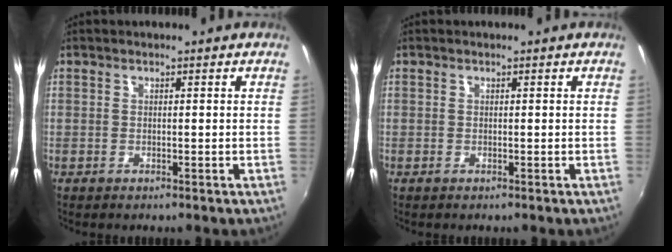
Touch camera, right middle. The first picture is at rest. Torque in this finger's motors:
{"motor_torque": [0.00, 0.00, 0.00, 0.01]}